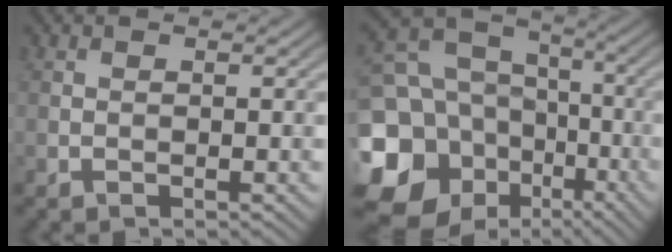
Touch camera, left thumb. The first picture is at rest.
{"total": 18.3, "force": [-5.1, 15.4, 8.4], "torque": [-0.252, -0.026, -0.097]}